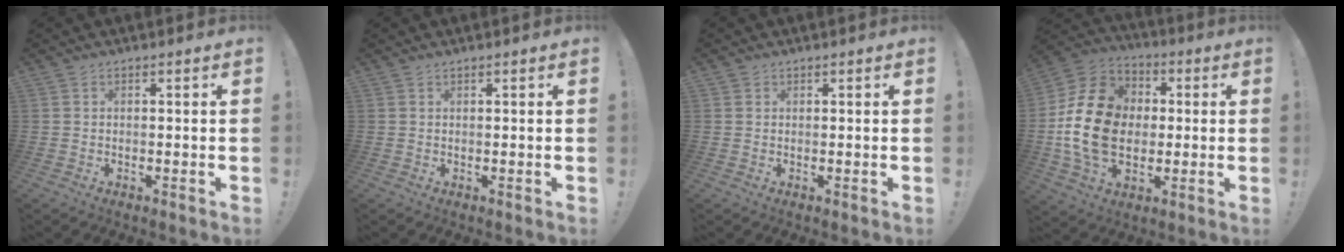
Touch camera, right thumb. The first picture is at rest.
{"total": 0.6, "force": [0.6, -0.2, 0.1], "torque": [0.005, -0.003, 0.009]}
{"total": 0.8, "force": [0.8, 0.2, 0.0], "torque": [0.009, -0.004, 0.014]}
{"total": 20.9, "force": [-0.7, 16.0, 13.4], "torque": [-0.244, 0.027, -0.001]}